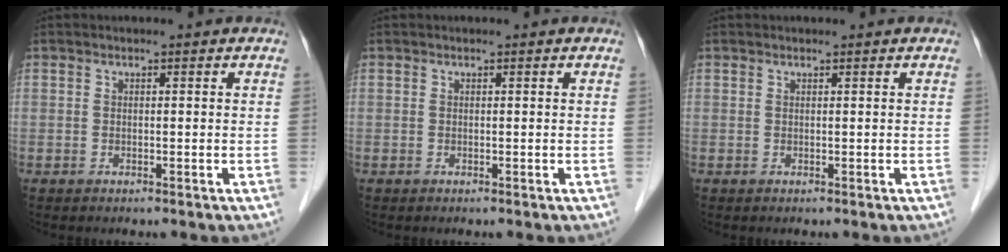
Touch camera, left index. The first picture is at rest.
{"total": 0.0}
{"total": 0.0}